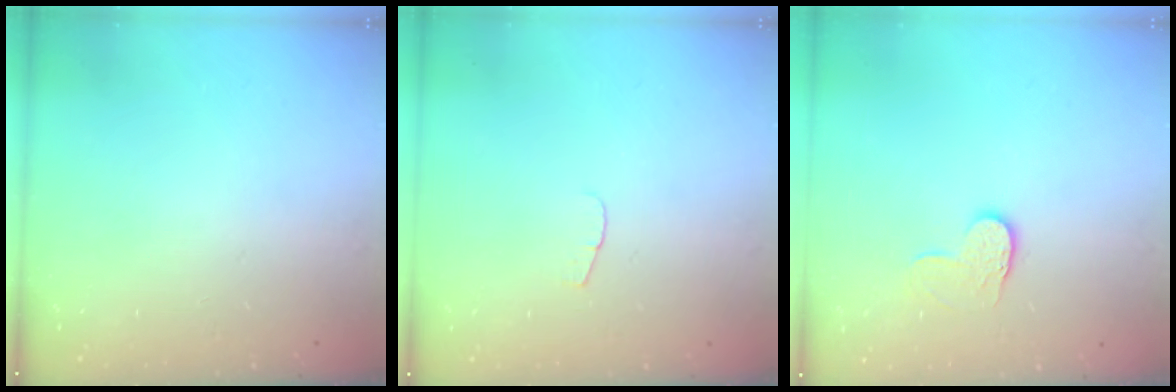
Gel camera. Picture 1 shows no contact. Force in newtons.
{"total": 4.1, "press": 4.1, "slide": 0.4}
{"total": 6.2, "press": 6.2, "slide": 0.4}